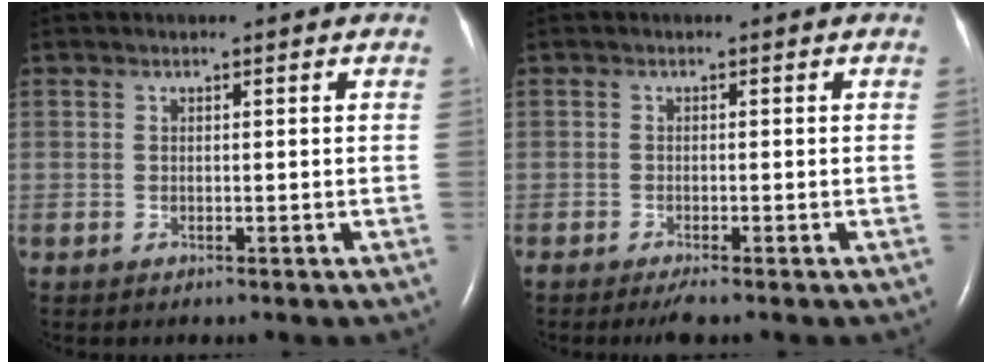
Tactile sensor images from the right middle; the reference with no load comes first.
{"total": 1.9, "force": [-1.5, 0.0, 1.2], "torque": [-0.026, -0.007, -0.023]}